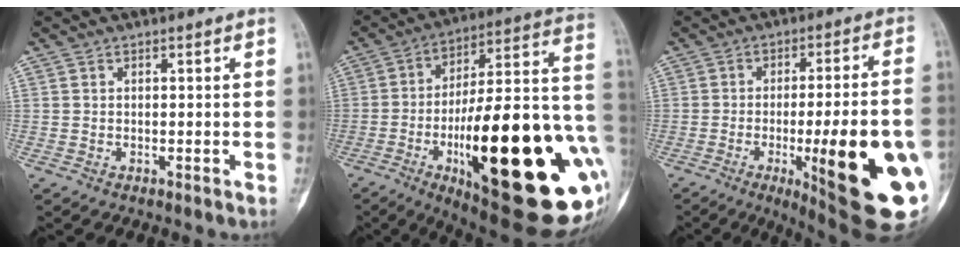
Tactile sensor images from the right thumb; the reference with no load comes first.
{"total": 39.7, "force": [-9.0, 11.6, 36.8], "torque": [-0.459, 0.017, -0.129]}
{"total": 24.7, "force": [-6.5, 5.4, 23.2], "torque": [-0.266, -0.005, -0.073]}